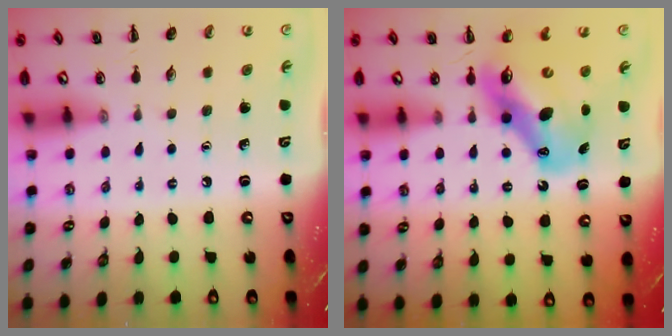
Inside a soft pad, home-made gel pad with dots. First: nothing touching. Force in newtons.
{"total": 12.9, "press": 12.4, "slide": 3.8}